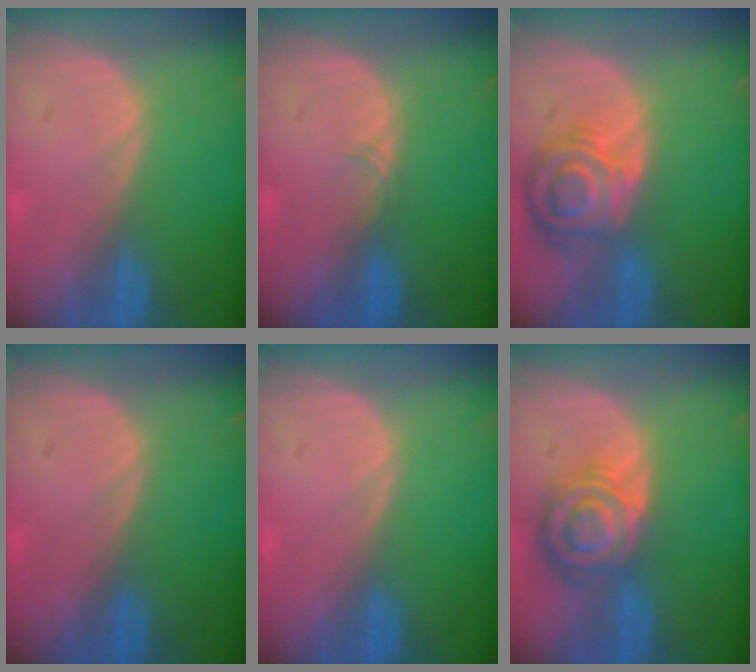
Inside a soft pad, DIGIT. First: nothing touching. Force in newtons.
{"total": 0.9, "press": 0.8, "slide": 0.2}
{"total": 8.4, "press": 7.4, "slide": 4.0}
{"total": 0.0}
{"total": 0.0}
{"total": 8.4, "press": 7.3, "slide": 4.2}